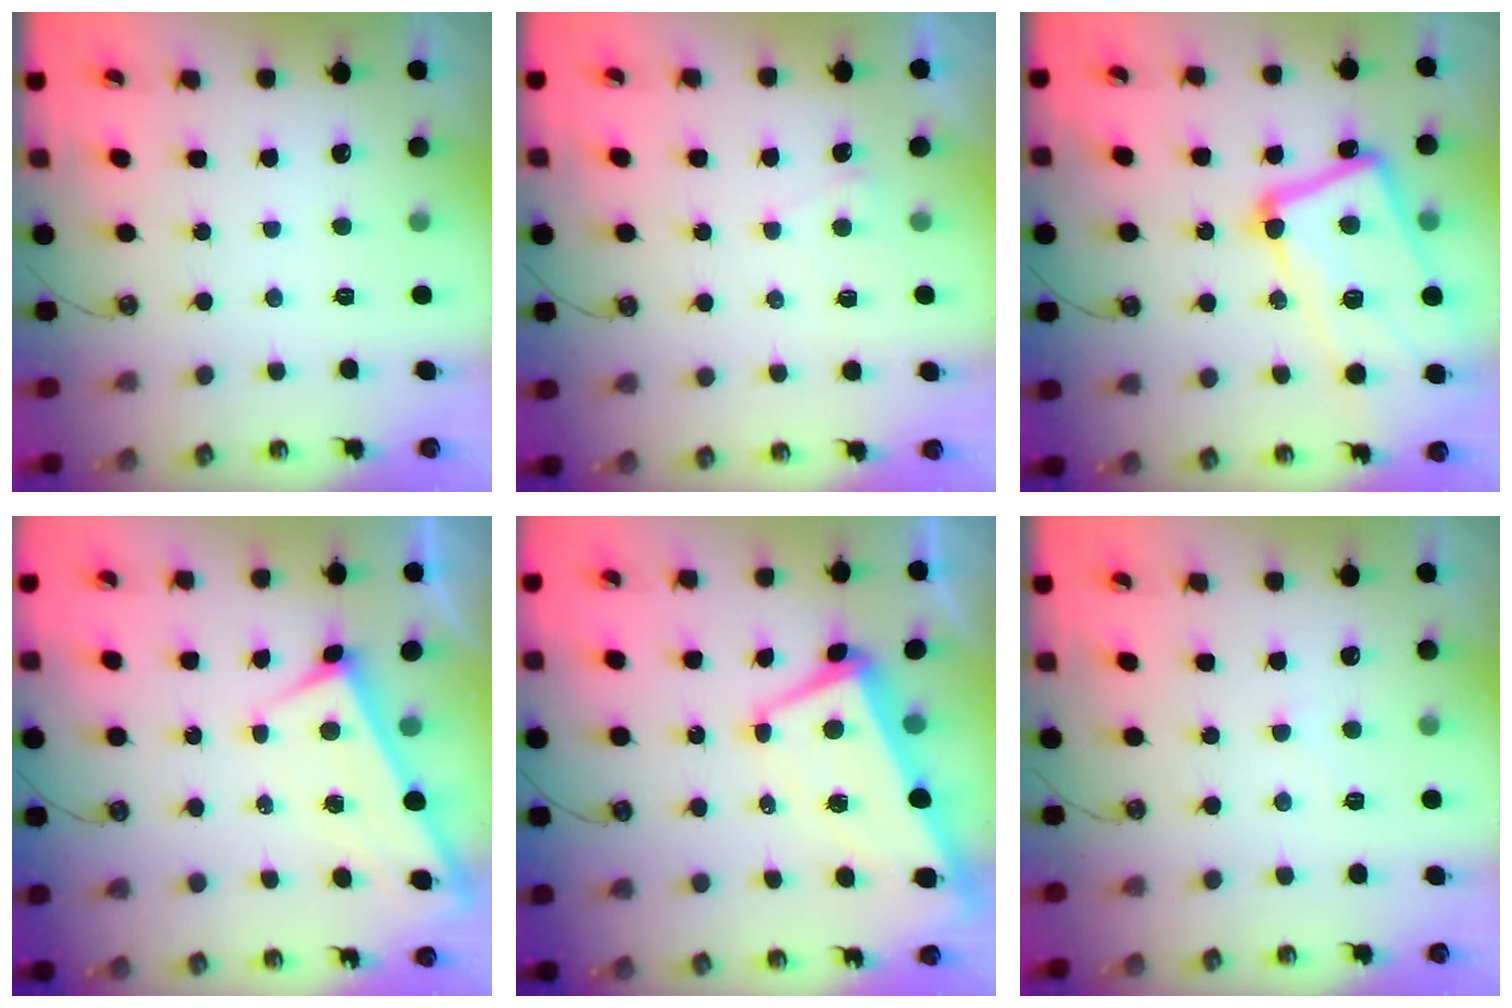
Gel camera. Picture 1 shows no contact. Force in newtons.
{"total": 2.6, "press": 2.6, "slide": 0.1}
{"total": 17.8, "press": 17.6, "slide": 2.6}
{"total": 1.3, "press": 1.2, "slide": 0.3}
{"total": 1.9, "press": 1.7, "slide": 1.0}
{"total": 1.0, "press": 0.9, "slide": 0.4}